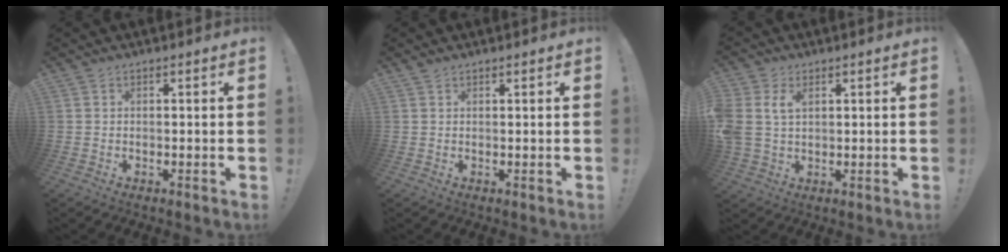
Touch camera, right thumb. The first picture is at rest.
{"total": 0.7, "force": [0.6, 0.2, 0.1], "torque": [-0.002, 0.000, 0.012]}
{"total": 6.9, "force": [2.6, 4.7, 4.3], "torque": [-0.094, -0.007, 0.050]}